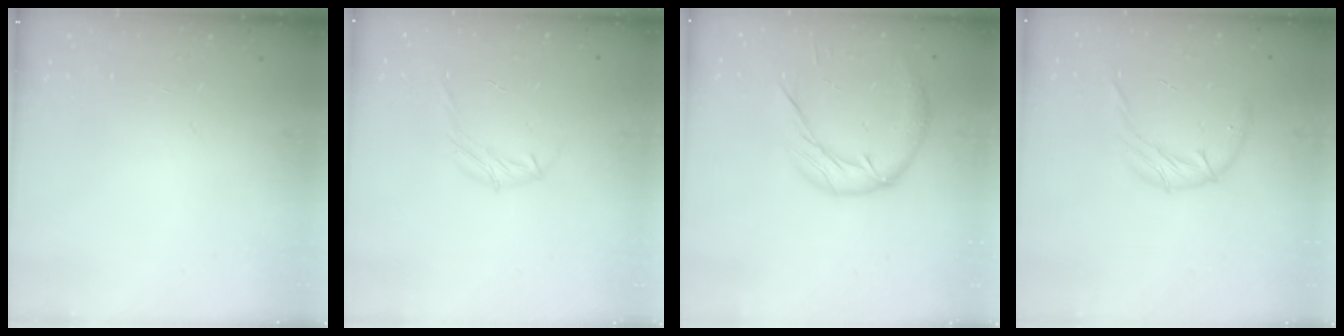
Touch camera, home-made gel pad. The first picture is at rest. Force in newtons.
{"total": 6.4, "press": 6.3, "slide": 1.4}
{"total": 13.1, "press": 13.0, "slide": 1.0}
{"total": 9.5, "press": 9.5, "slide": 0.7}